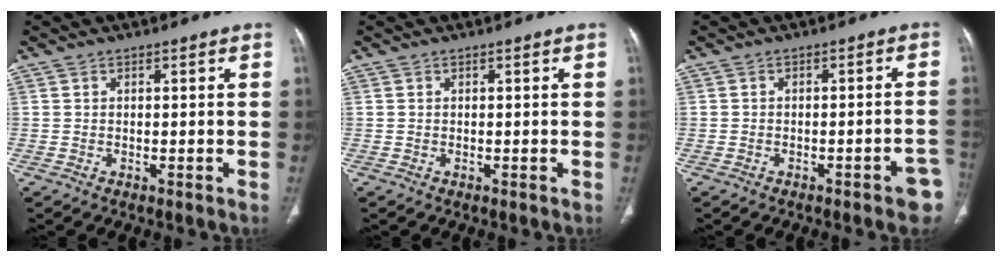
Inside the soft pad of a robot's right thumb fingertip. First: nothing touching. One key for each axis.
{"total": 0.0}
{"total": 4.1, "fx": -2.4, "fy": 1.3, "fz": 3.1, "tx": -0.024, "ty": 0.021, "tz": -0.025}